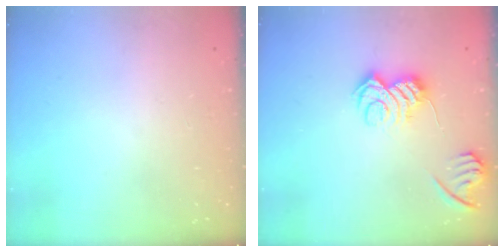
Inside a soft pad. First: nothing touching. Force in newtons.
{"total": 12.3, "press": 12.2, "slide": 1.0}